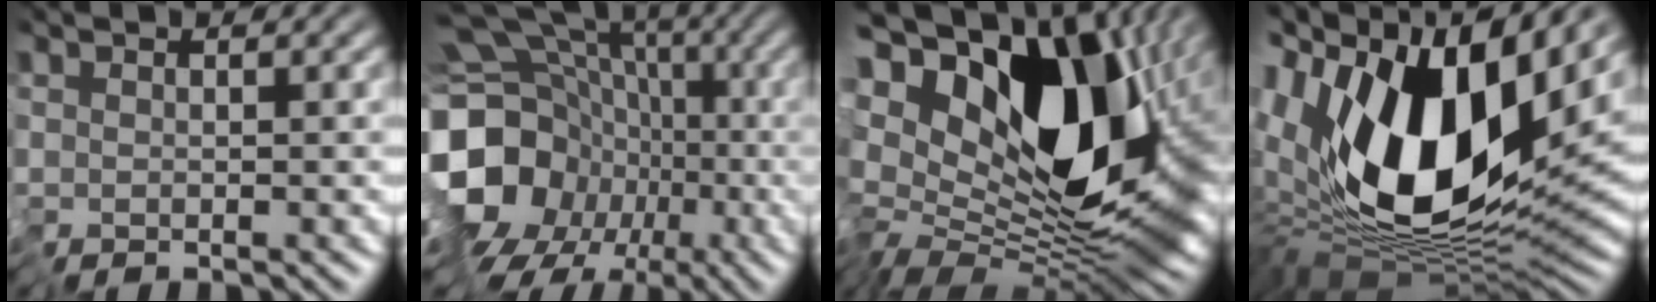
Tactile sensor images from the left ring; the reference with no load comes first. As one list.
[{"total": 18.5, "force": [-4.3, 15.5, 9.2], "torque": [-0.174, -0.003, -0.101]}, {"total": 15.5, "force": [2.8, 8.6, 12.6], "torque": [-0.223, 0.022, 0.038]}, {"total": 15.1, "force": [2.9, 7.1, 13.0], "torque": [-0.247, -0.013, 0.047]}]